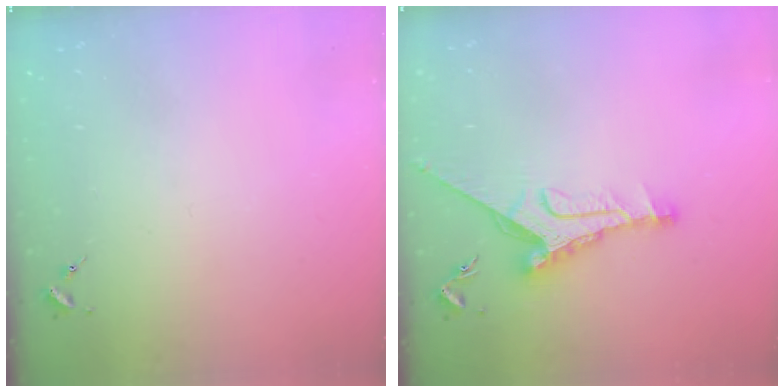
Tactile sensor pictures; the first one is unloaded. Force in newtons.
{"total": 11.1, "press": 11.1, "slide": 0.8}